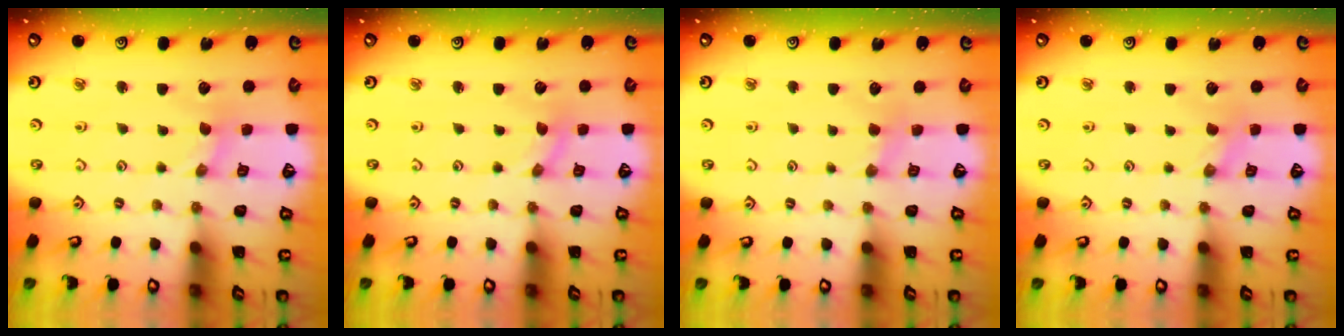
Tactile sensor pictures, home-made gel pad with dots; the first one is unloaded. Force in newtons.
{"total": 0.0}
{"total": 2.3, "press": 2.3, "slide": 0.4}
{"total": 0.0}